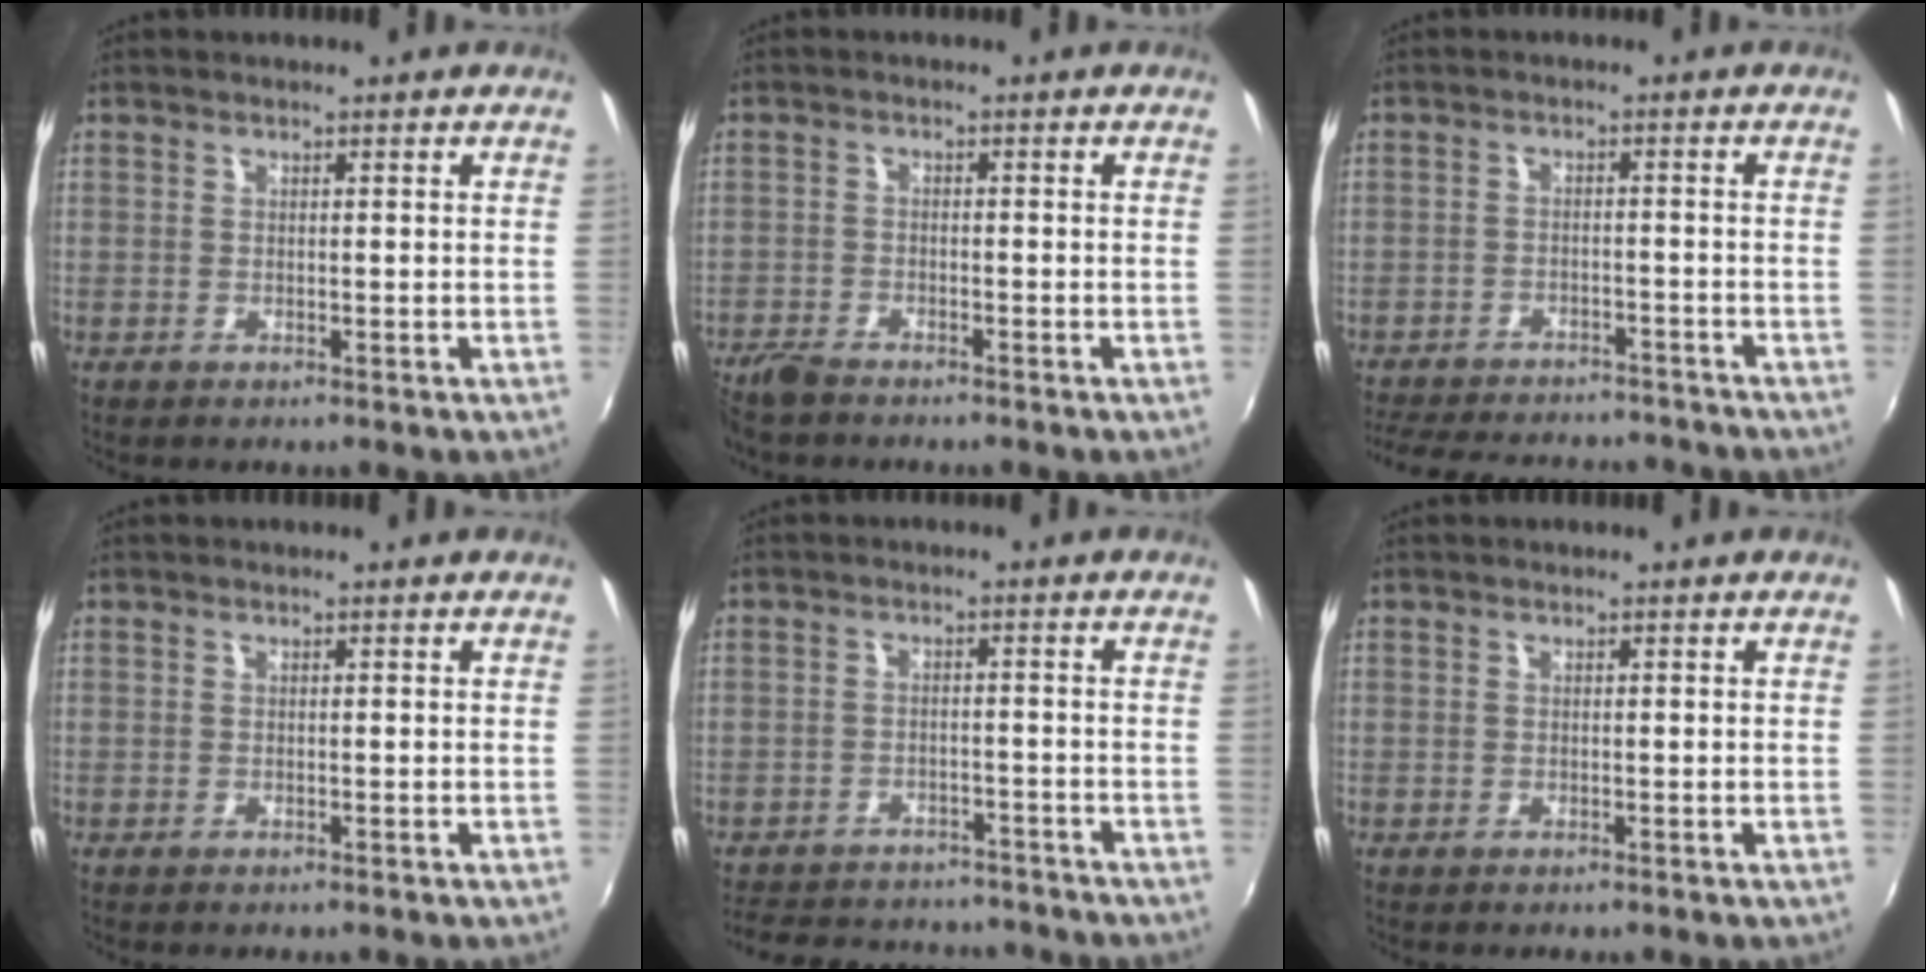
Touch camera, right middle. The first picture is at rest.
{"total": 4.1, "force": [-3.7, 1.1, 1.5], "torque": [-0.046, -0.014, -0.077]}
{"total": 18.3, "force": [-15.8, 5.8, 7.0], "torque": [-0.157, -0.006, -0.219]}
{"total": 0.0}
{"total": 15.5, "force": [-13.3, 6.1, 5.1], "torque": [-0.121, 0.023, -0.179]}
{"total": 0.0}